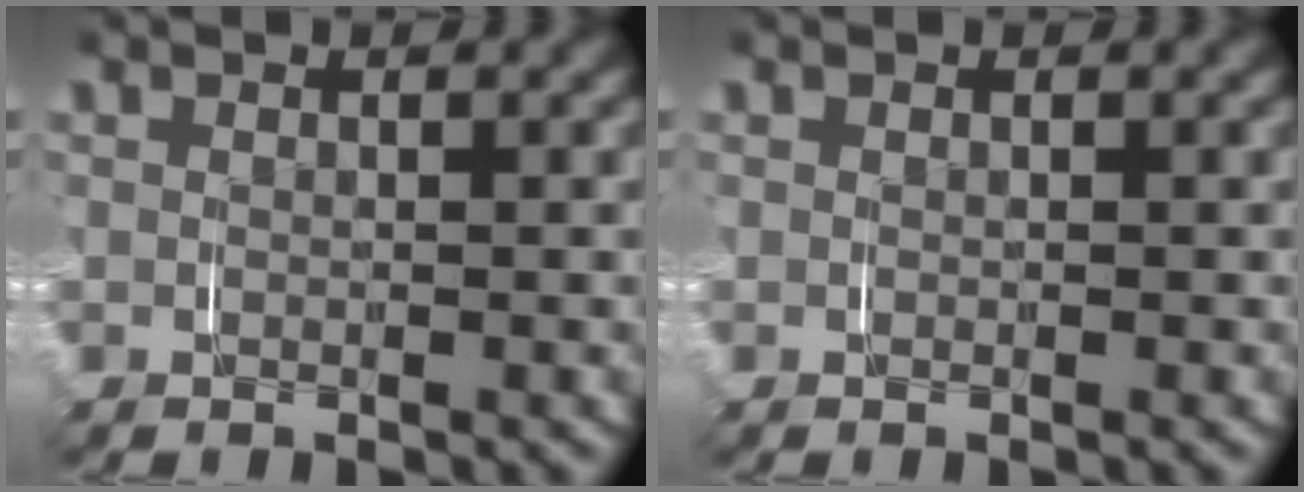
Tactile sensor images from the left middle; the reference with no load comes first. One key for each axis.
{"total": 0.0}